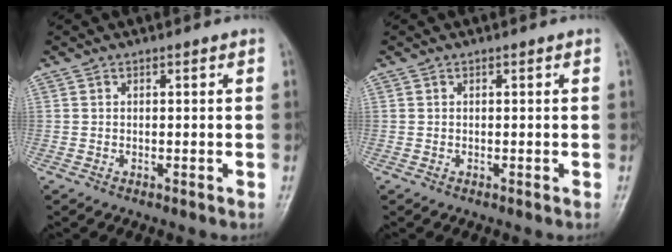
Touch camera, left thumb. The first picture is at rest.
{"total": 0.0}